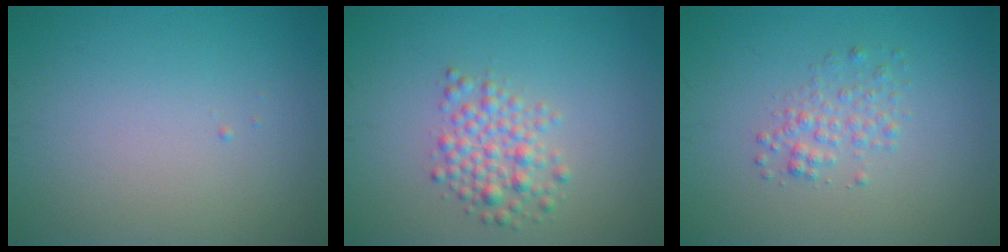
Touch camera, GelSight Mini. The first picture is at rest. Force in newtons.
{"total": 3.0, "press": 3.0, "slide": 0.2}
{"total": 1.8, "press": 1.8, "slide": 0.1}